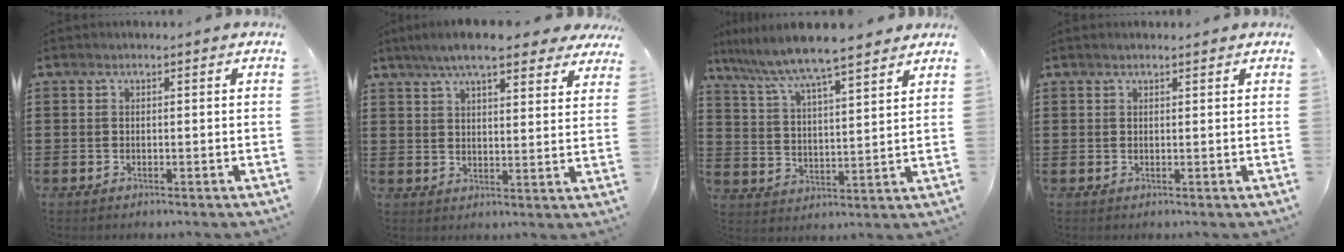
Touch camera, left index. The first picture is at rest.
{"total": 8.5, "force": [7.0, 1.5, 4.6], "torque": [-0.101, -0.011, 0.126]}
{"total": 7.1, "force": [6.4, 0.0, 3.0], "torque": [-0.085, -0.037, 0.107]}
{"total": 0.8, "force": [0.7, 0.1, 0.4], "torque": [-0.009, 0.002, 0.013]}